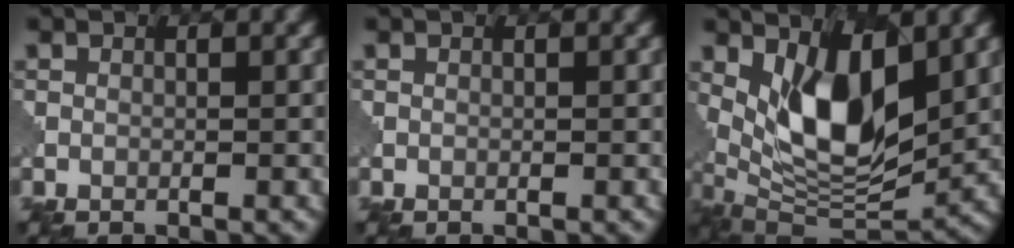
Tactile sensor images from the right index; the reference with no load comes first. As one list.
[{"total": 0.0}, {"total": 9.6, "force": [2.7, 4.5, 8.0], "torque": [-0.143, -0.019, 0.051]}]